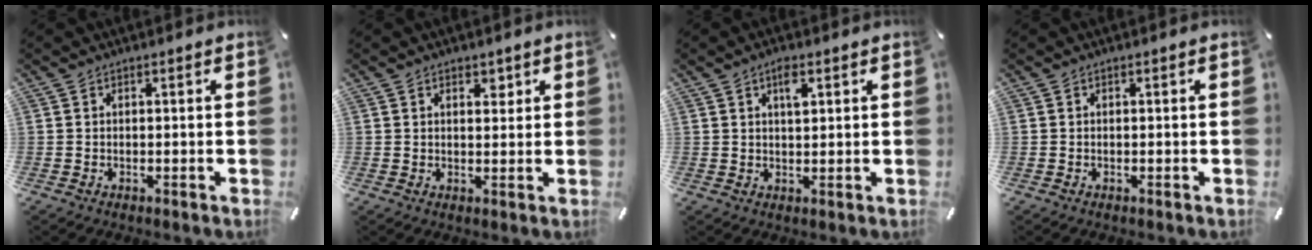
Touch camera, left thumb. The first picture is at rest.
{"total": 2.3, "force": [1.2, 1.6, 1.2], "torque": [-0.003, -0.007, 0.015]}
{"total": 3.6, "force": [1.6, 1.5, 2.8], "torque": [-0.045, -0.002, 0.023]}
{"total": 0.0}